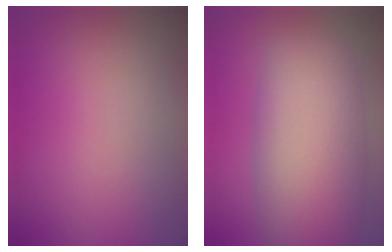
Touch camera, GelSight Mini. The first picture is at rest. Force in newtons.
{"total": 9.7, "press": 9.7, "slide": 0.5}